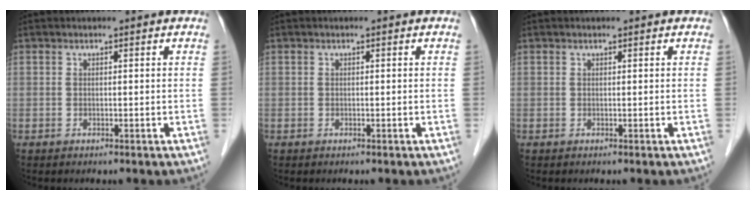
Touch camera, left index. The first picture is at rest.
{"total": 0.0}
{"total": 0.0}